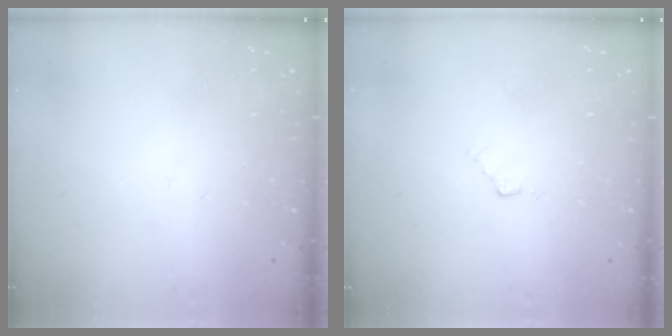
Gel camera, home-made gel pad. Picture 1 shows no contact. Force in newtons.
{"total": 4.1, "press": 4.0, "slide": 0.6}